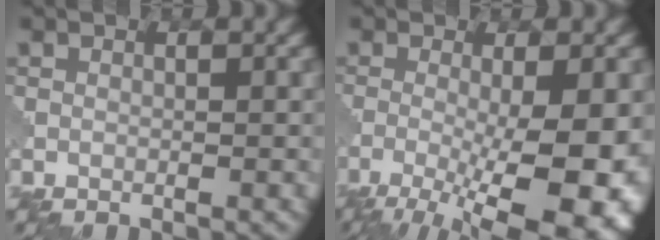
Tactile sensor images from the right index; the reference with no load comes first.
{"total": 12.1, "force": [-3.8, 3.8, 10.8], "torque": [-0.167, -0.014, -0.052]}